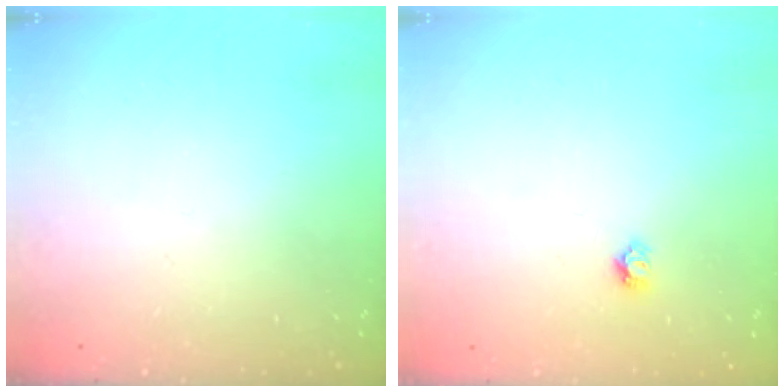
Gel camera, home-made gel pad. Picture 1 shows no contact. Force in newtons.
{"total": 3.8, "press": 3.8, "slide": 0.3}